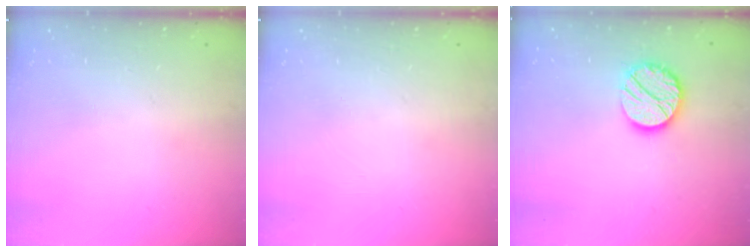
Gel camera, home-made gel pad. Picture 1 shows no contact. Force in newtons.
{"total": 0.0}
{"total": 13.5, "press": 13.5, "slide": 0.6}